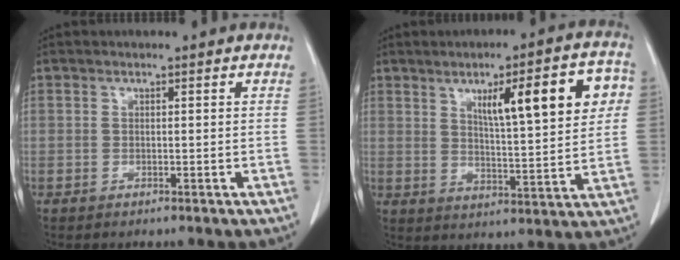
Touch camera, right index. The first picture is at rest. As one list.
[{"total": 14.4, "force": [5.0, 2.3, 13.3], "torque": [-0.183, 0.017, 0.072]}]